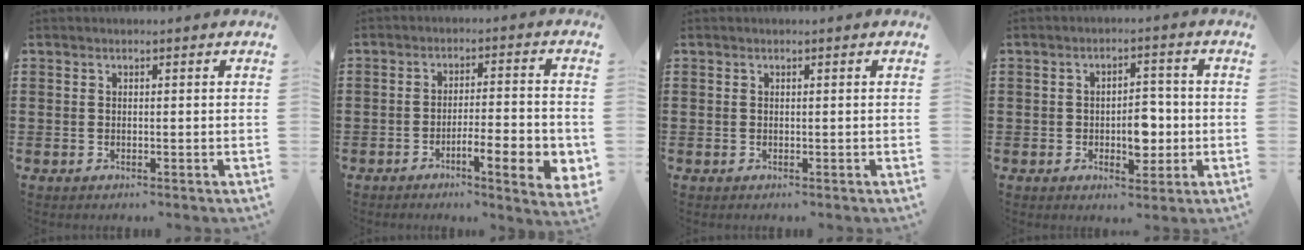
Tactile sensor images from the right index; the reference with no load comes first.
{"total": 7.1, "force": [-3.2, 1.5, 6.2], "torque": [-0.088, -0.003, -0.052]}
{"total": 0.0}
{"total": 5.7, "force": [-1.2, 3.2, 4.5], "torque": [-0.065, 0.002, -0.024]}